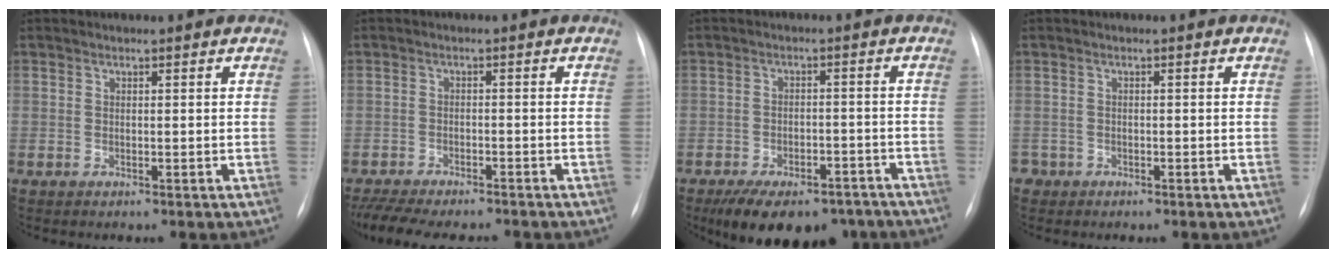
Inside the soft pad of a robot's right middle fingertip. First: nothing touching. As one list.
[{"total": 13.4, "force": [-11.7, 3.3, 5.7], "torque": [-0.119, -0.010, -0.165]}, {"total": 14.4, "force": [-10.7, 7.0, 6.5], "torque": [-0.105, 0.008, -0.146]}, {"total": 1.4, "force": [-1.0, 1.1, -0.2], "torque": [-0.002, 0.005, -0.017]}]